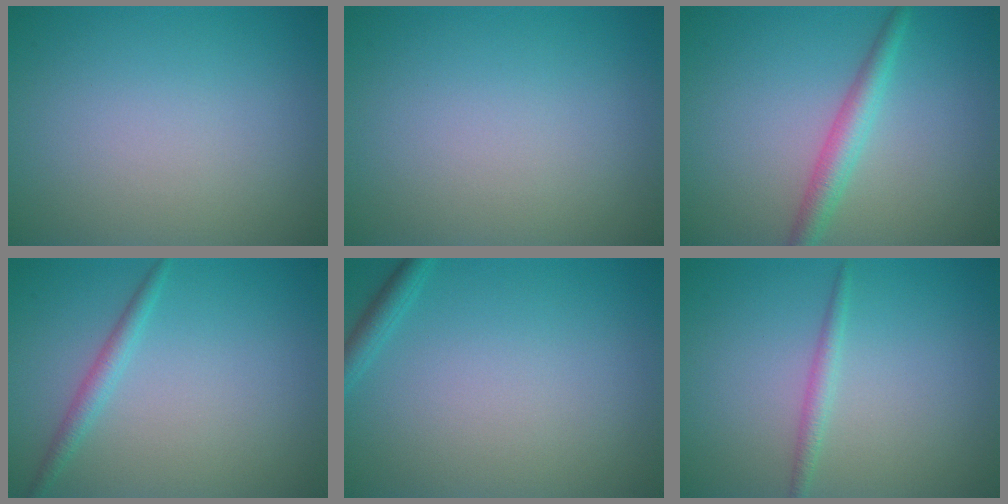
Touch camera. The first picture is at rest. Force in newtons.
{"total": 0.0}
{"total": 2.7, "press": 2.7, "slide": 0.1}
{"total": 1.6, "press": 1.6, "slide": 0.1}
{"total": 1.4, "press": 1.4, "slide": 0.1}
{"total": 1.3, "press": 1.3, "slide": 0.1}